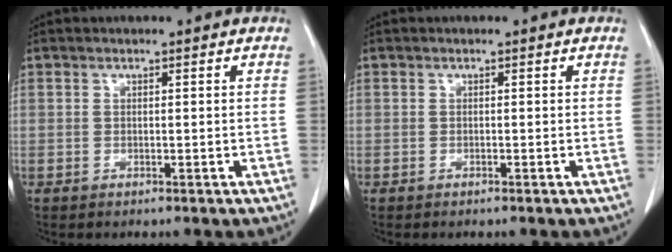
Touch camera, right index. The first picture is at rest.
{"total": 0.0}